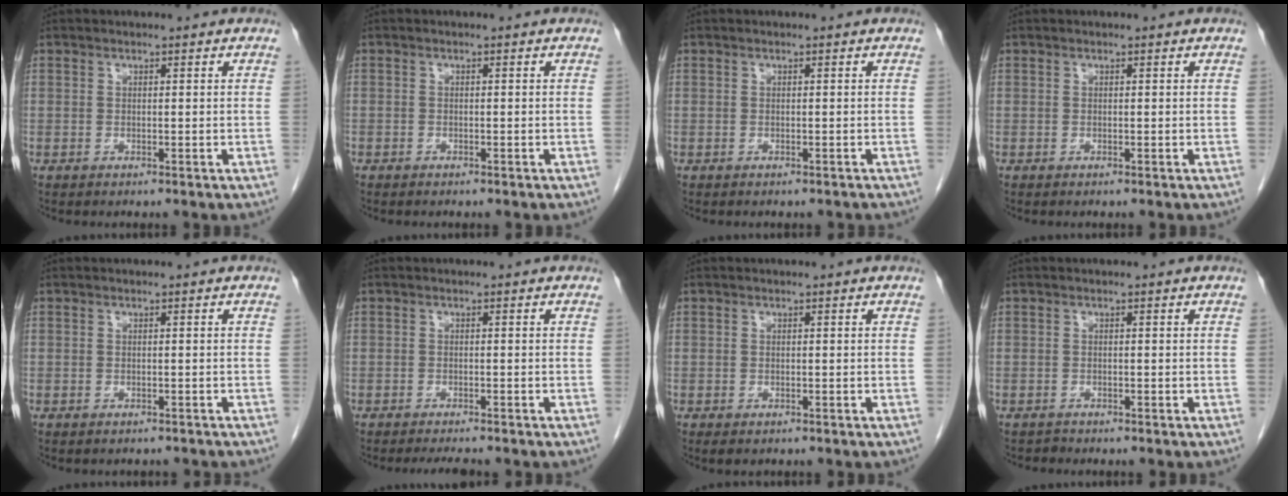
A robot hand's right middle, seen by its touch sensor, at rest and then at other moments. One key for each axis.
{"total": 0.6, "fx": -0.5, "fy": 0.4, "fz": 0.1, "tx": -0.005, "ty": 0.003, "tz": -0.009}
{"total": 2.1, "fx": -1.9, "fy": 0.6, "fz": 0.6, "tx": -0.015, "ty": -0.005, "tz": -0.022}
{"total": 0.0}
{"total": 1.8, "fx": -1.6, "fy": 0.7, "fz": 0.4, "tx": -0.010, "ty": -0.001, "tz": -0.019}
{"total": 3.0, "fx": -2.7, "fy": 0.2, "fz": 1.3, "tx": -0.021, "ty": -0.009, "tz": -0.037}
{"total": 1.2, "fx": -0.7, "fy": 0.7, "fz": 0.6, "tx": -0.008, "ty": 0.000, "tz": -0.004}
{"total": 0.5, "fx": -0.5, "fy": 0.1, "fz": -0.2, "tx": -0.002, "ty": -0.003, "tz": -0.010}